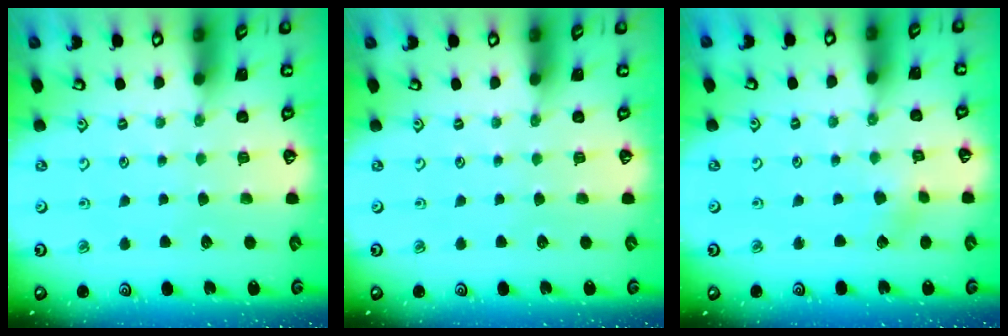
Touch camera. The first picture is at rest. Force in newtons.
{"total": 0.0}
{"total": 2.5, "press": 2.4, "slide": 0.8}